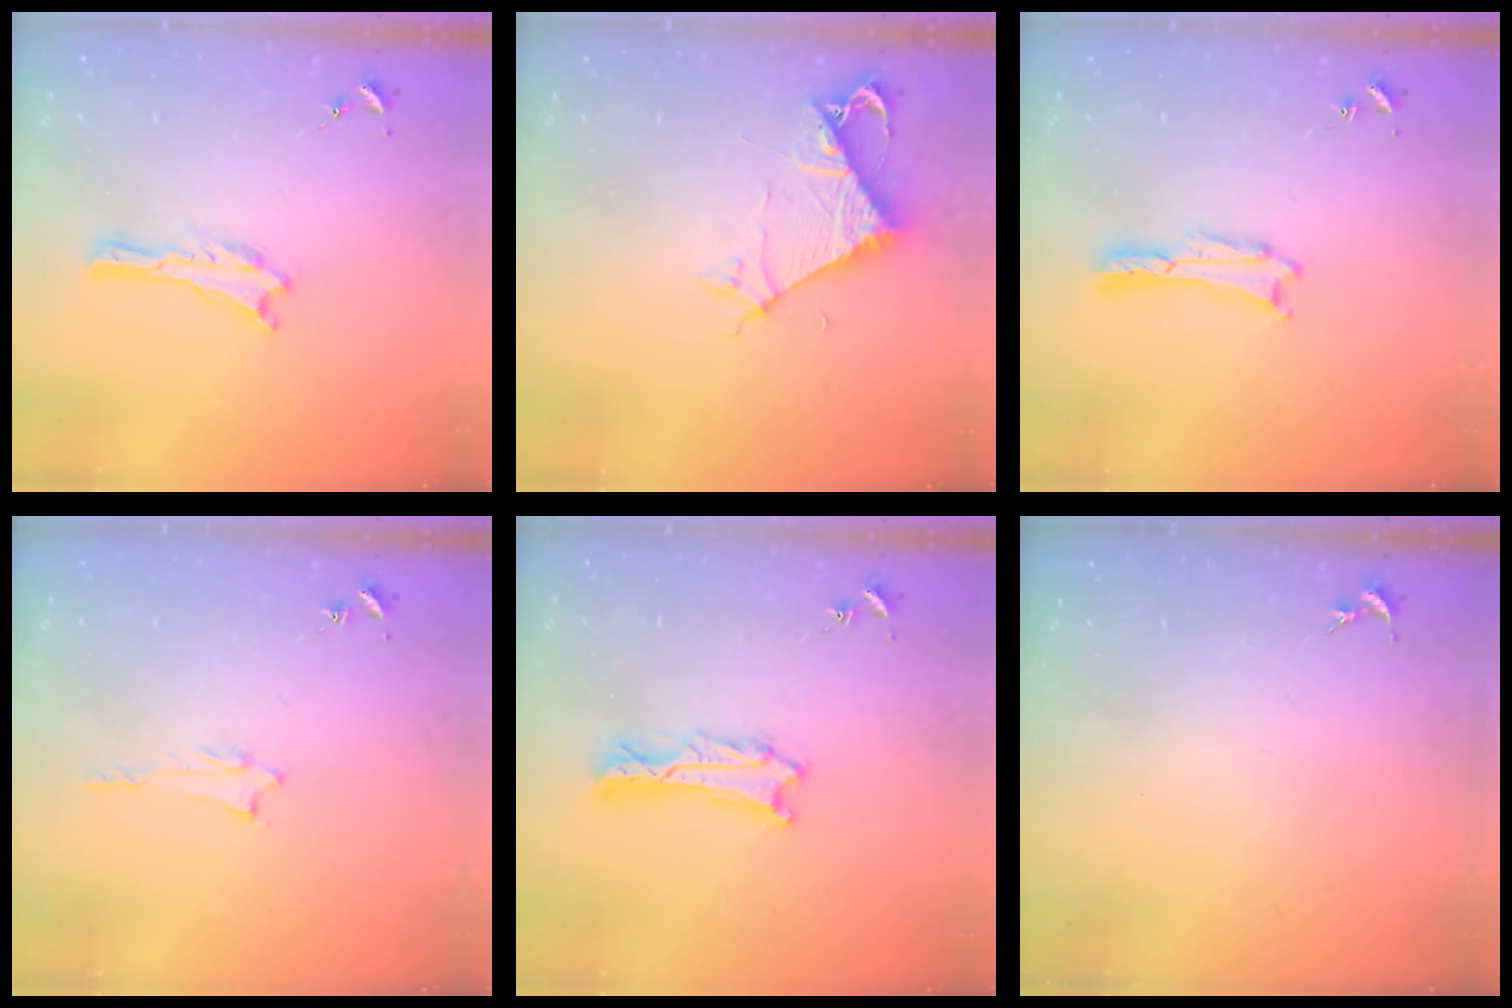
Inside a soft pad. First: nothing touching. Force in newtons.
{"total": 6.1, "press": 6.0, "slide": 0.5}
{"total": 0.7, "press": 0.7, "slide": 0.1}
{"total": 1.2, "press": 1.2, "slide": 0.1}
{"total": 2.2, "press": 2.2, "slide": 0.2}
{"total": 0.0}